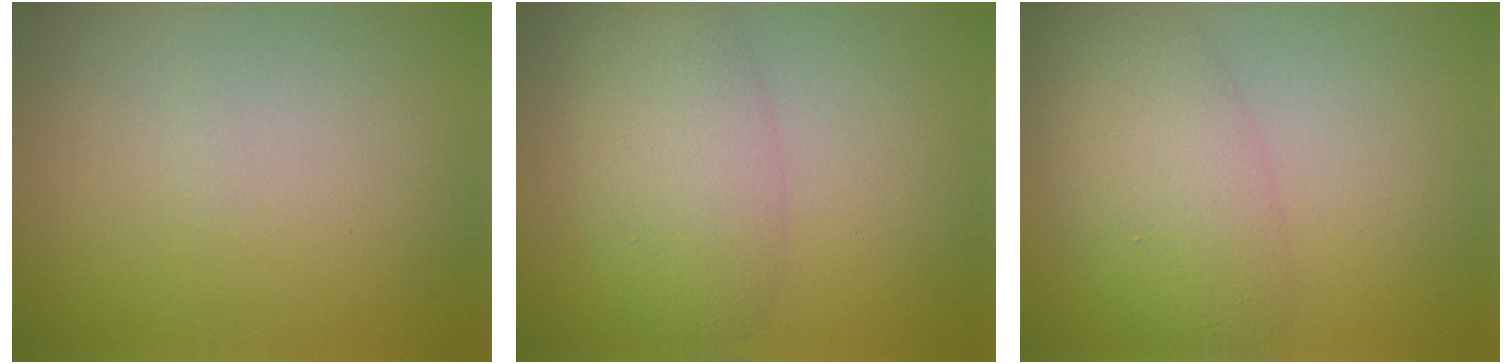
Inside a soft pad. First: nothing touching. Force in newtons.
{"total": 4.9, "press": 4.9, "slide": 0.3}
{"total": 5.4, "press": 5.4, "slide": 0.2}